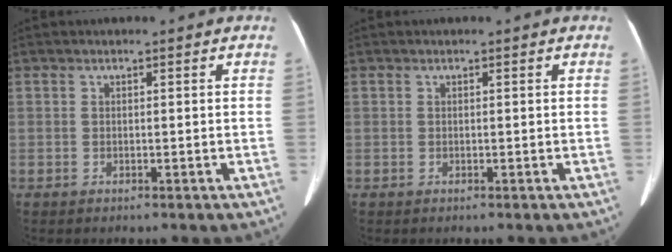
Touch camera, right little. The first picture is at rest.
{"total": 0.0}